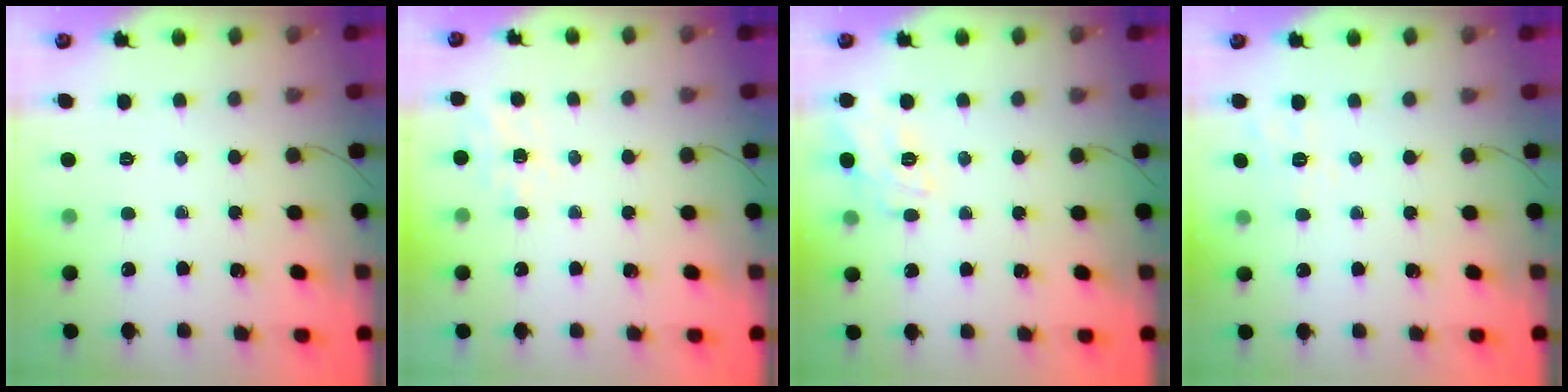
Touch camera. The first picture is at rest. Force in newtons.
{"total": 6.0, "press": 5.6, "slide": 1.9}
{"total": 13.2, "press": 13.2, "slide": 0.5}
{"total": 2.8, "press": 2.1, "slide": 1.9}